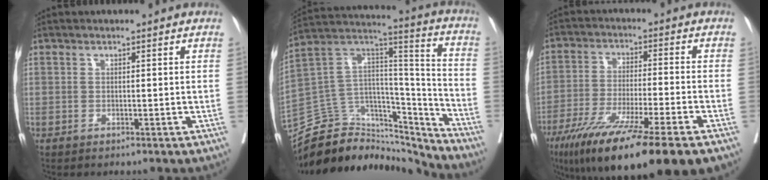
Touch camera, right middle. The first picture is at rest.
{"total": 23.7, "force": [-21.7, 8.2, 5.3], "torque": [-0.128, 0.063, -0.352]}
{"total": 18.9, "force": [-12.7, 0.5, 13.9], "torque": [-0.216, -0.056, -0.210]}